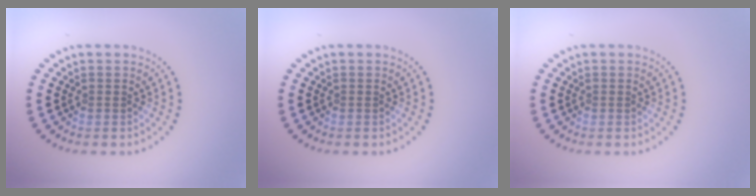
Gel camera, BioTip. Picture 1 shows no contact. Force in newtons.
{"total": 0.0}
{"total": 0.0}